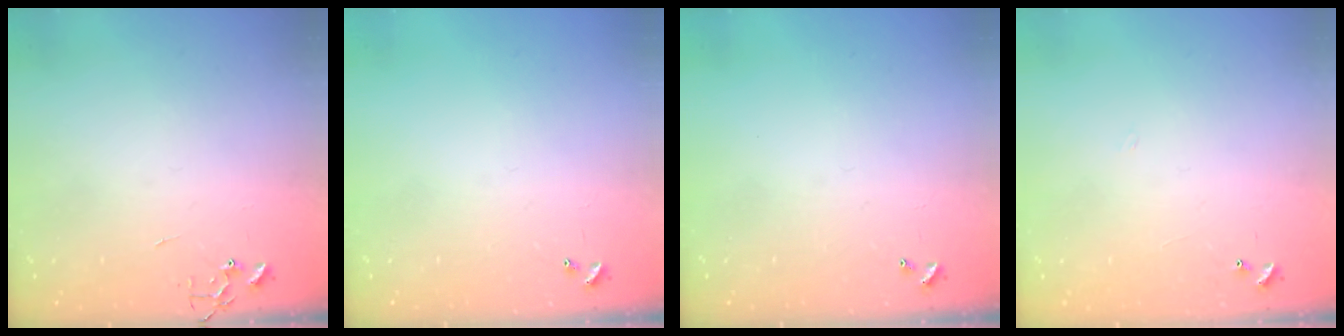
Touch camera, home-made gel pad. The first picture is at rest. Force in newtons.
{"total": 0.0}
{"total": 0.0}
{"total": 3.8, "press": 3.8, "slide": 0.5}